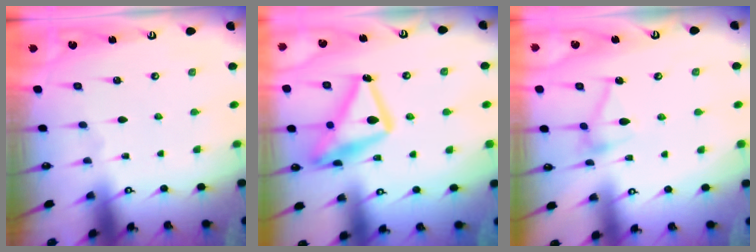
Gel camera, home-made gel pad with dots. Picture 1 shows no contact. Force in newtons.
{"total": 18.6, "press": 18.6, "slide": 1.2}
{"total": 12.5, "press": 12.5, "slide": 0.3}